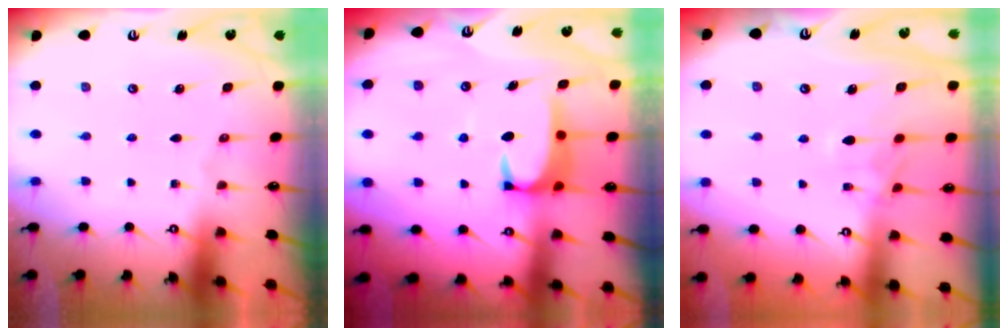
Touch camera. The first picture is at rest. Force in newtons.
{"total": 3.9, "press": 3.8, "slide": 0.7}
{"total": 1.1, "press": 0.4, "slide": 1.0}